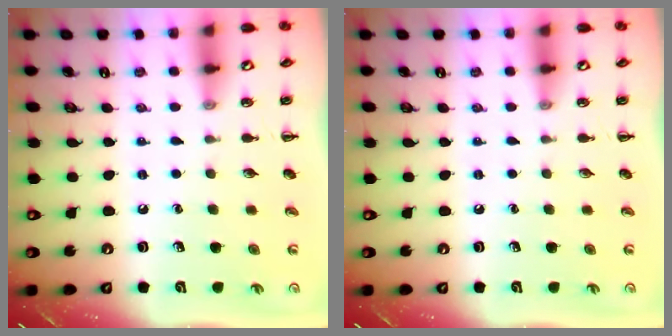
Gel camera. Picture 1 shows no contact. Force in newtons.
{"total": 0.0}